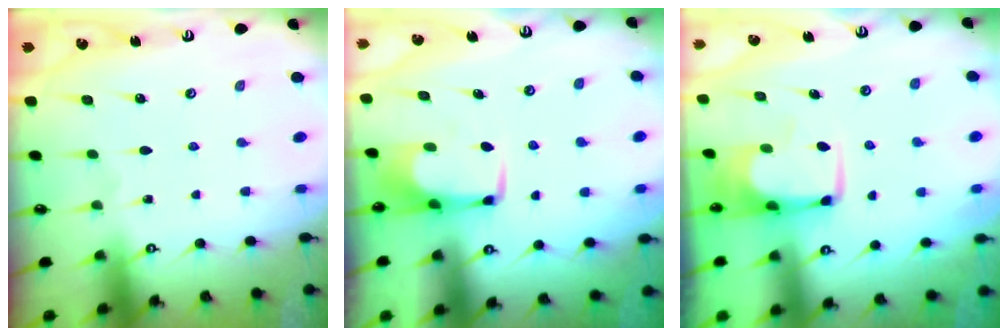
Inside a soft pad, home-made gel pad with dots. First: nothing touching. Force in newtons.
{"total": 1.8, "press": 1.7, "slide": 0.7}
{"total": 6.0, "press": 6.0, "slide": 0.7}